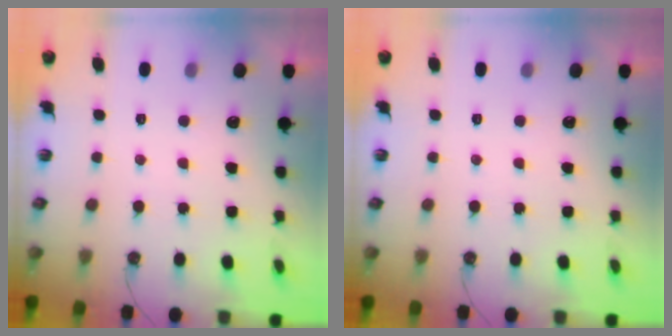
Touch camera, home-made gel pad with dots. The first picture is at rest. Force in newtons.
{"total": 0.0}